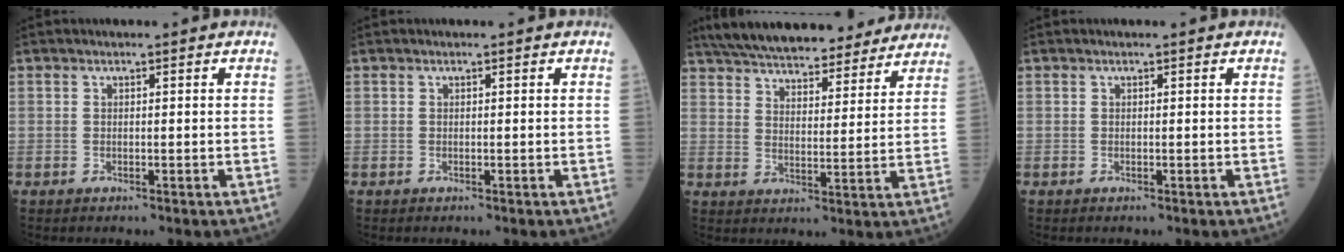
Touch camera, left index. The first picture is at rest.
{"total": 0.0}
{"total": 23.5, "force": [20.8, 5.8, 9.4], "torque": [-0.151, 0.027, 0.281]}
{"total": 0.0}